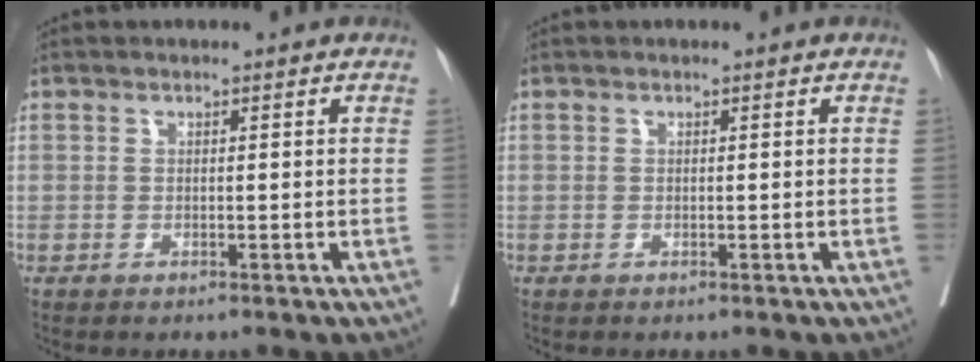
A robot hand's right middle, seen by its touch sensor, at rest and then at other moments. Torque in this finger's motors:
{"motor_torque": [0.00, 0.00, 0.00, 0.00]}